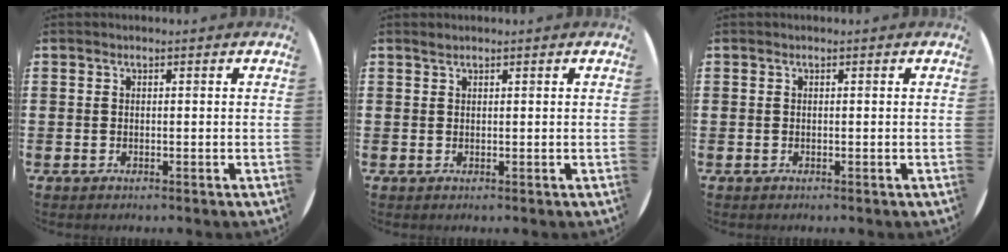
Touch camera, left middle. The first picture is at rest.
{"total": 0.5, "force": [0.5, -0.1, 0.0], "torque": [-0.002, -0.001, 0.011]}
{"total": 0.0}